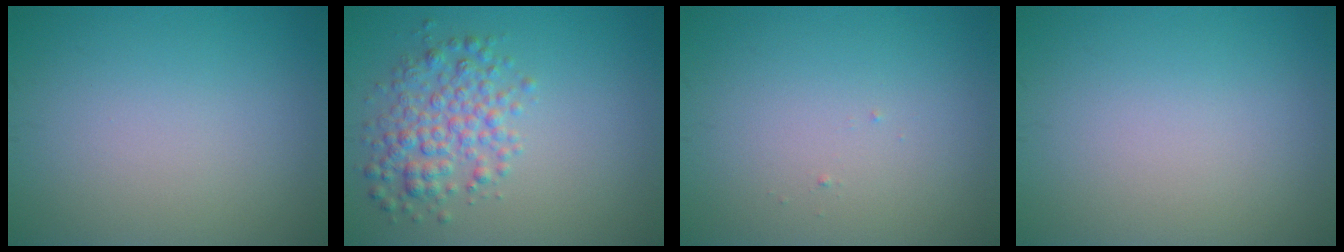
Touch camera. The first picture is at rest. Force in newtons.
{"total": 3.9, "press": 3.9, "slide": 0.1}
{"total": 0.0}
{"total": 0.0}